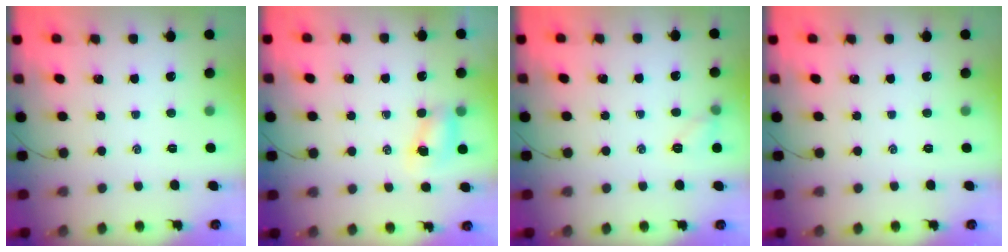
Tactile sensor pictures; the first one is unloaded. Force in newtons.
{"total": 5.9, "press": 5.9, "slide": 1.0}
{"total": 6.0, "press": 5.9, "slide": 1.2}
{"total": 0.0}